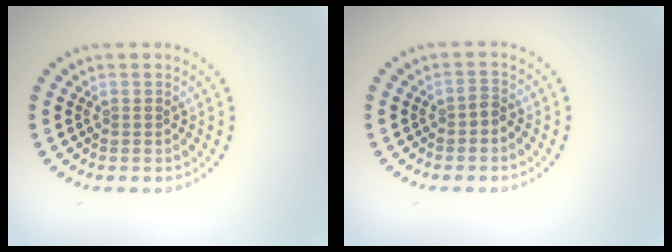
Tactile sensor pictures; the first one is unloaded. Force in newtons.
{"total": 0.9, "press": 0.8, "slide": 0.5}